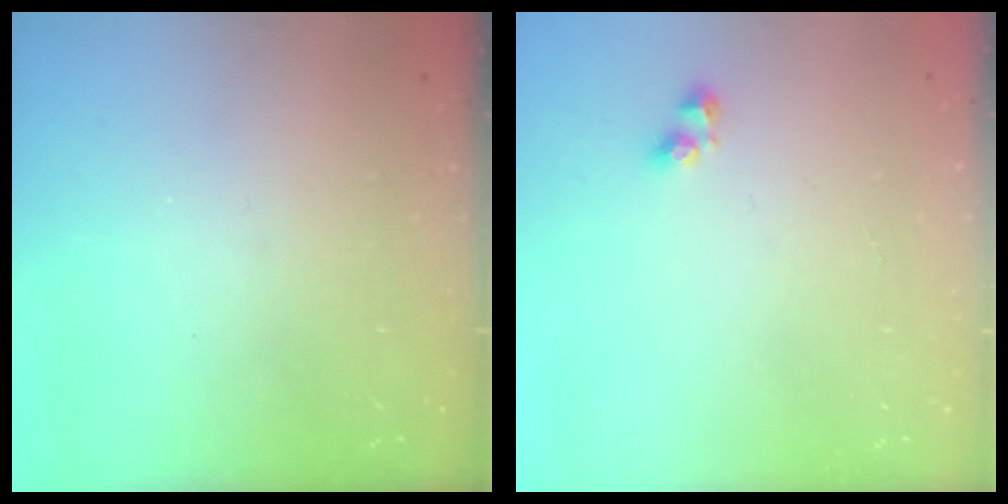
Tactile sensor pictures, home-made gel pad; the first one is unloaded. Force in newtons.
{"total": 3.5, "press": 3.4, "slide": 0.9}